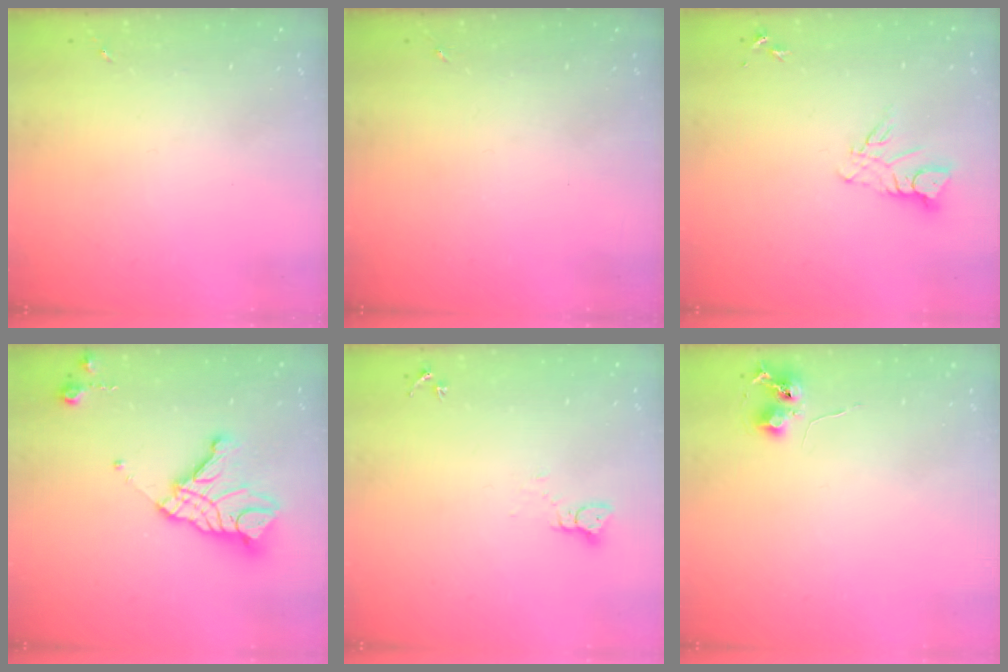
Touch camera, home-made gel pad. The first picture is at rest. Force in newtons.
{"total": 0.0}
{"total": 7.0, "press": 7.0, "slide": 0.7}
{"total": 18.0, "press": 17.9, "slide": 1.7}
{"total": 3.3, "press": 3.3, "slide": 0.1}
{"total": 6.4, "press": 6.3, "slide": 0.7}